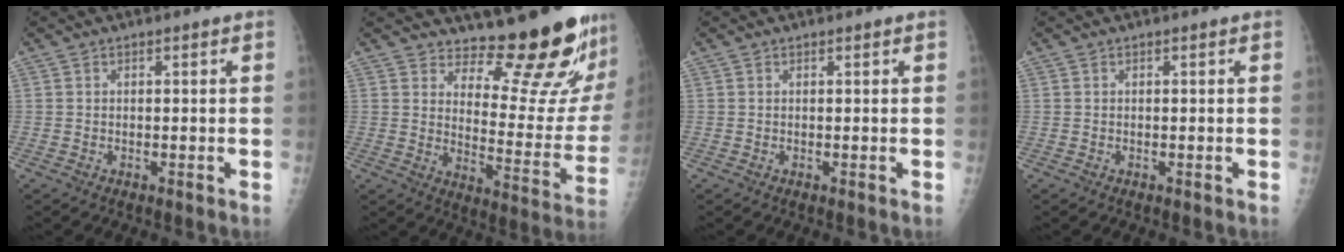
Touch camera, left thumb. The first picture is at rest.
{"total": 17.0, "force": [15.1, 3.5, 6.9], "torque": [-0.048, -0.167, 0.196]}
{"total": 0.0}
{"total": 0.0}